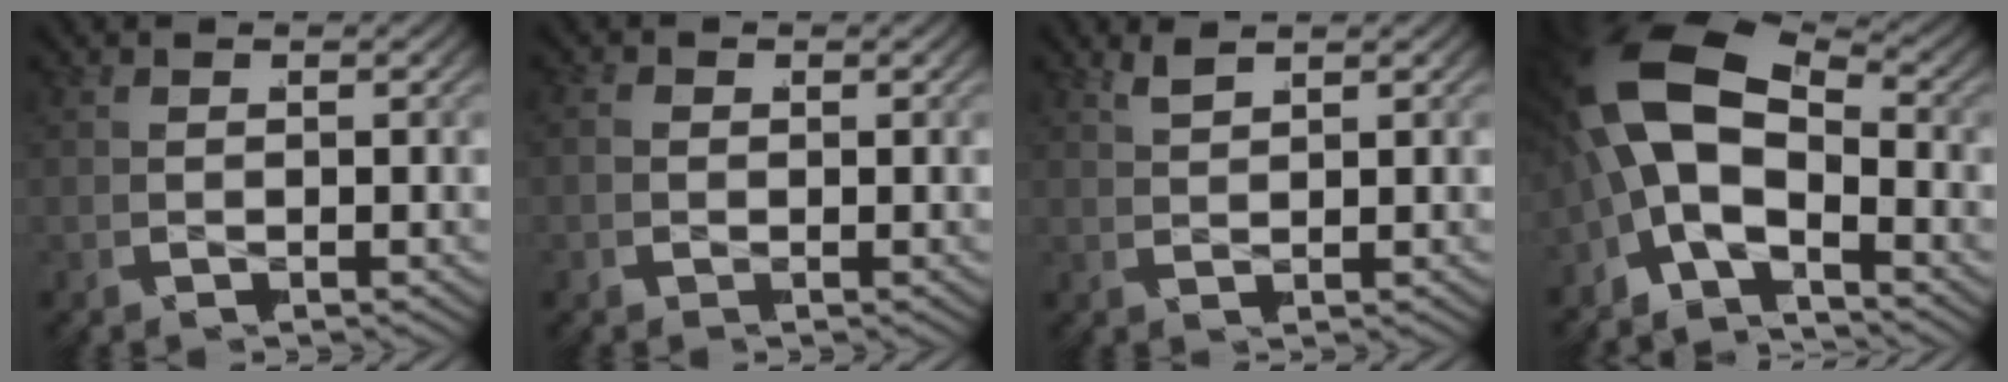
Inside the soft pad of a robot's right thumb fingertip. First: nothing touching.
{"total": 0.8, "force": [-0.2, 0.7, 0.2], "torque": [-0.007, -0.005, -0.004]}
{"total": 1.5, "force": [1.3, -0.8, 0.0], "torque": [0.007, 0.014, 0.024]}
{"total": 13.9, "force": [-1.5, 10.3, 9.3], "torque": [-0.208, -0.013, -0.042]}